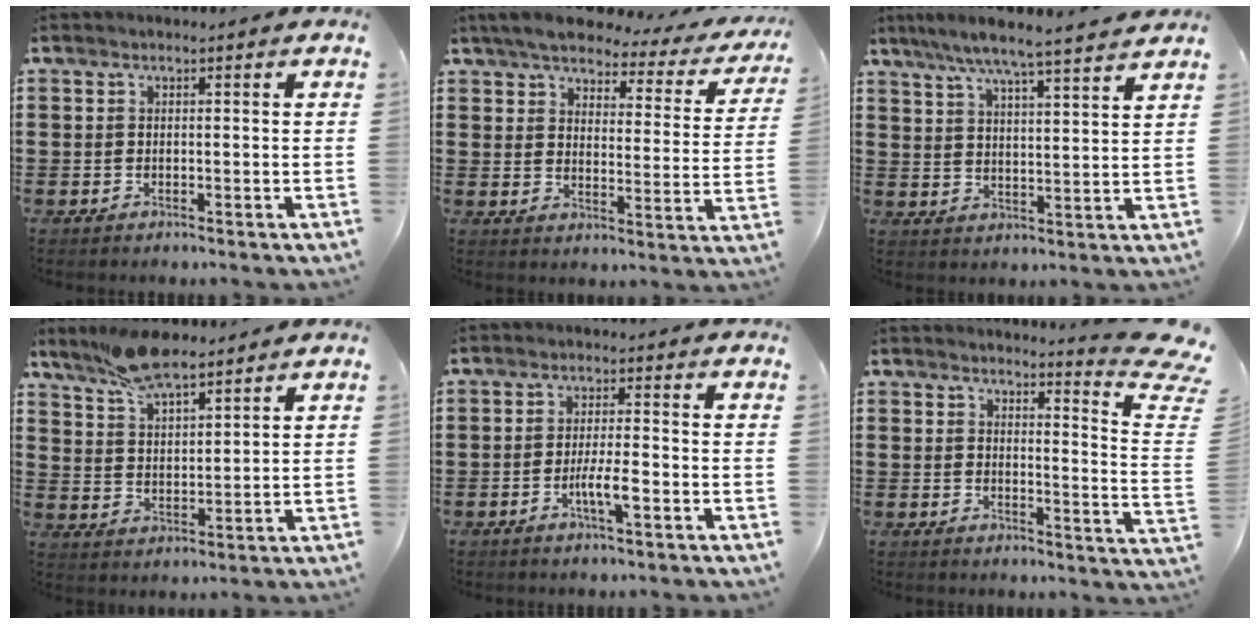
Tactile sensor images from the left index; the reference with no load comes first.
{"total": 5.1, "force": [4.5, 0.9, 2.1], "torque": [-0.066, -0.025, 0.075]}
{"total": 6.2, "force": [5.5, -0.7, 2.7], "torque": [-0.072, -0.027, 0.094]}
{"total": 8.0, "force": [6.8, 1.9, 3.7], "torque": [-0.089, -0.009, 0.129]}
{"total": 4.5, "force": [-1.7, 0.8, 4.1], "torque": [-0.074, 0.000, -0.032]}
{"total": 5.9, "force": [4.8, 0.0, 3.5], "torque": [-0.046, -0.043, 0.073]}